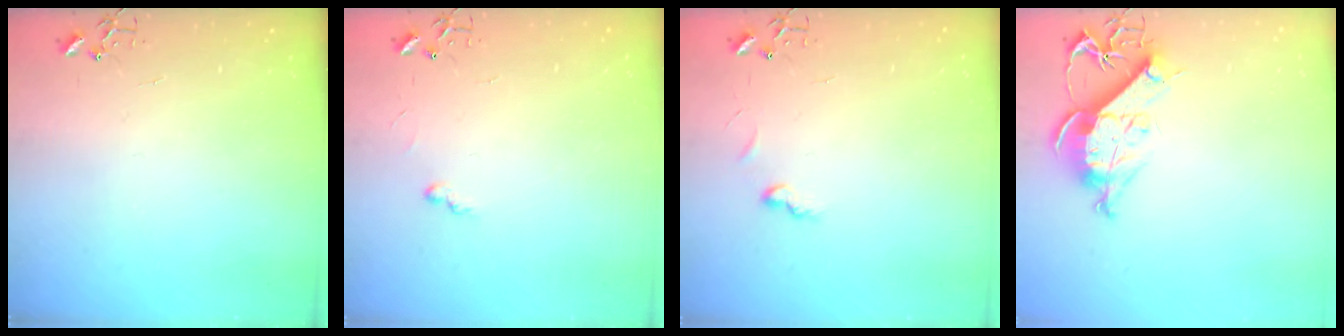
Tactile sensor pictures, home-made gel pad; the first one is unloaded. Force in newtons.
{"total": 4.6, "press": 4.5, "slide": 0.6}
{"total": 5.8, "press": 5.7, "slide": 0.7}
{"total": 12.2, "press": 12.1, "slide": 1.5}